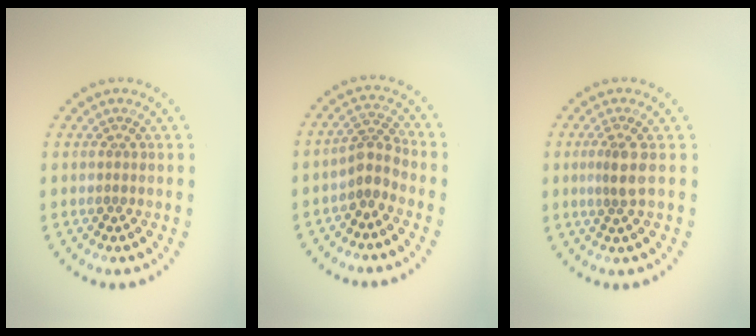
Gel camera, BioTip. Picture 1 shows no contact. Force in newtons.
{"total": 2.4, "press": 1.9, "slide": 1.5}
{"total": 2.1, "press": 1.7, "slide": 1.3}